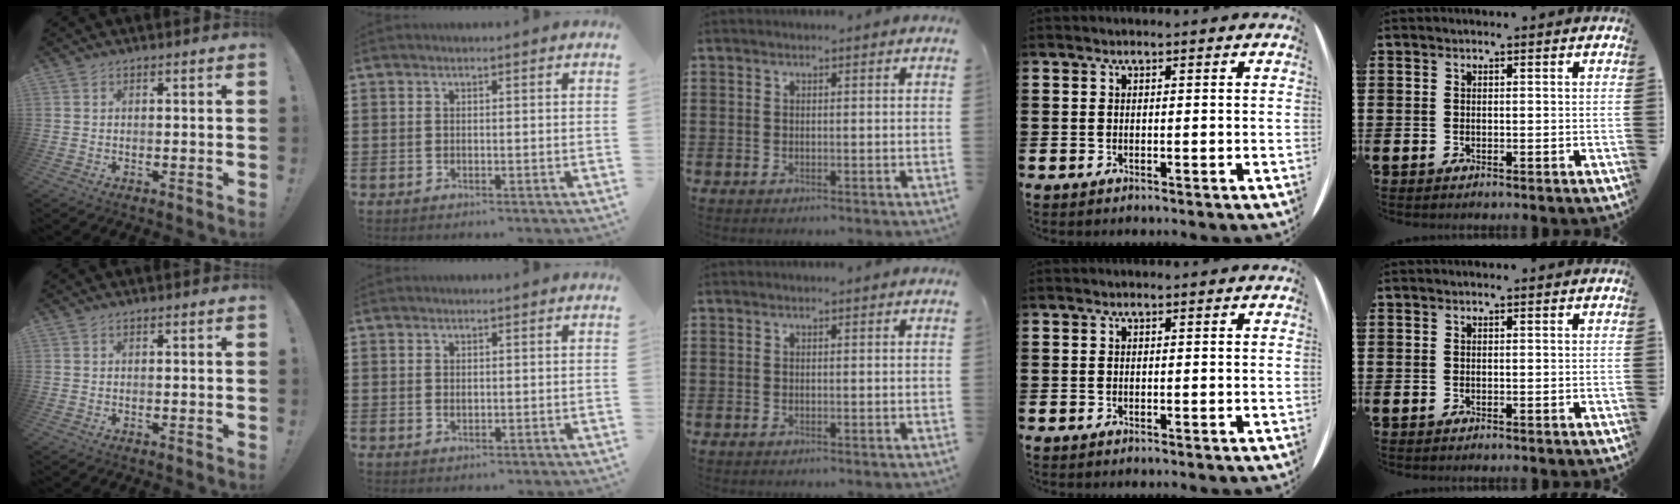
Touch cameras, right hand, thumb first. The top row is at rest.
{"index": {"total": 0.5, "force": [0.2, 0.4, 0.3], "torque": [-0.007, 0.002, 0.003]}}